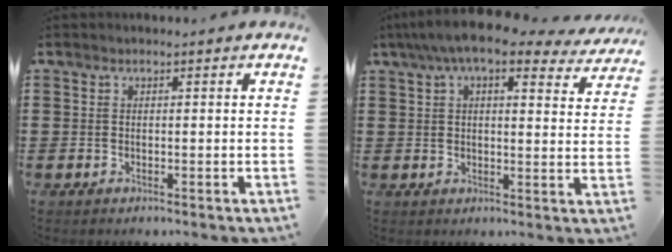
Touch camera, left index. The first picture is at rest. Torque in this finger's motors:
{"motor_torque": [2.14, 0.00, 0.89, 0.21]}